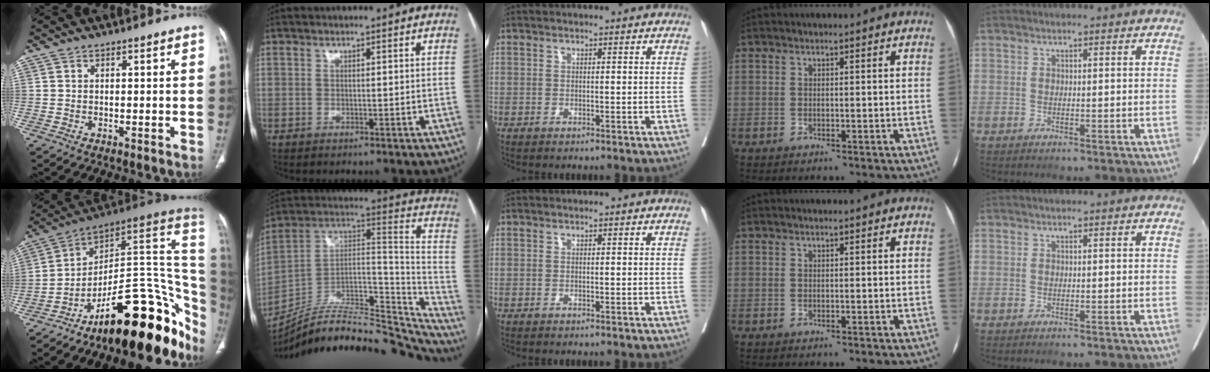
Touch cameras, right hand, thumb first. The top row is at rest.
{"thumb": {"total": 29.2, "force": [-15.0, 11.2, 22.5], "torque": [-0.174, 0.115, -0.217]}, "index": {"total": 33.4, "force": [-29.9, 8.8, 11.9], "torque": [-0.149, 0.027, -0.430]}}